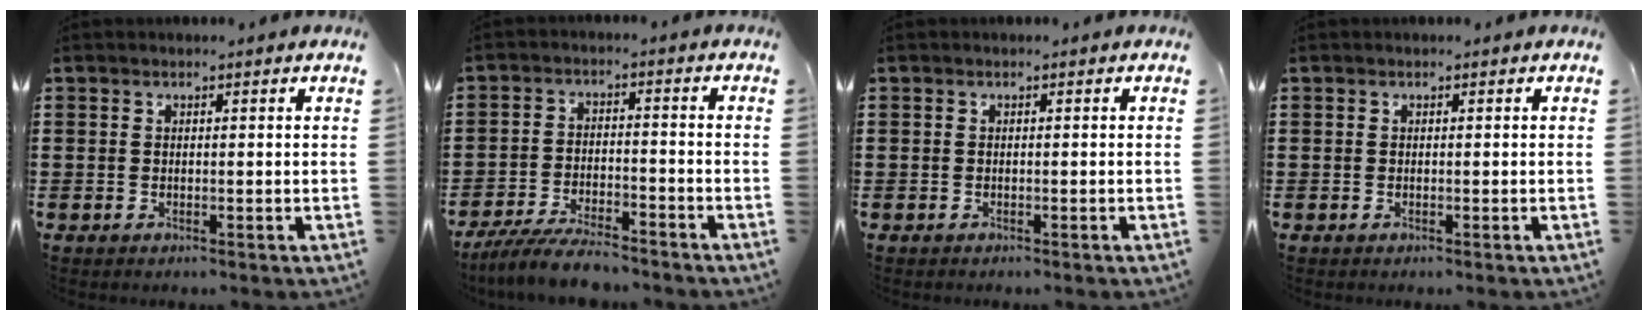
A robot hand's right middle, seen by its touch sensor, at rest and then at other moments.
{"total": 6.1, "force": [-5.6, 0.8, 2.3], "torque": [-0.048, 0.000, -0.108]}
{"total": 0.0}
{"total": 0.0}